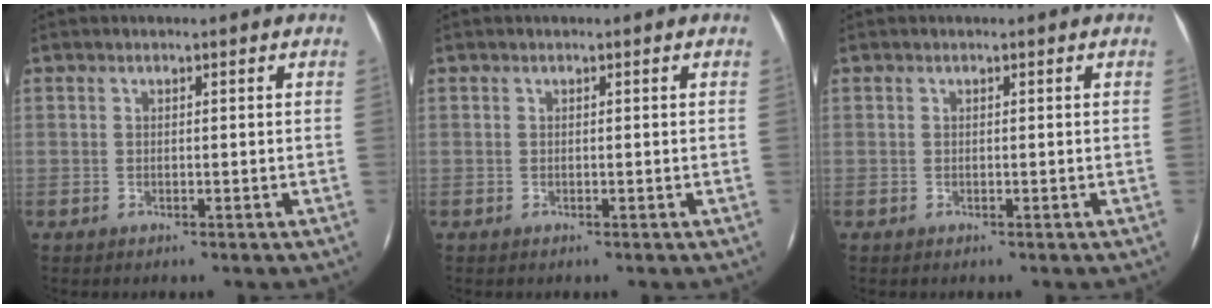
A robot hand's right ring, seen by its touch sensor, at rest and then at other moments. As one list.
[{"total": 0.0}, {"total": 0.0}]